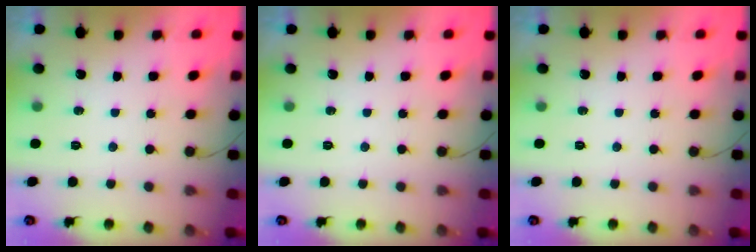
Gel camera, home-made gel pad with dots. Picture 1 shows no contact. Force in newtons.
{"total": 0.0}
{"total": 0.0}